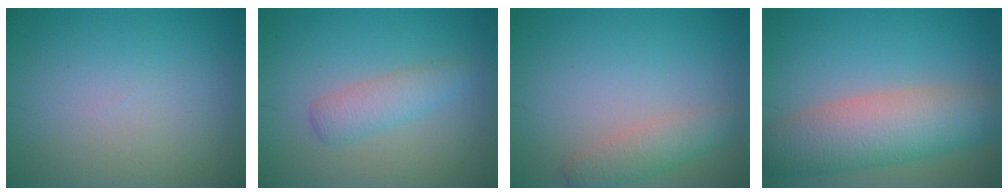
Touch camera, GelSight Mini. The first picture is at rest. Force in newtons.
{"total": 2.6, "press": 2.6, "slide": 0.0}
{"total": 2.6, "press": 2.6, "slide": 0.1}
{"total": 8.0, "press": 8.0, "slide": 0.4}